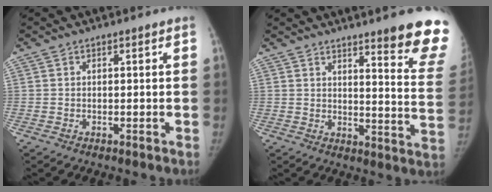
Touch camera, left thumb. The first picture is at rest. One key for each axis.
{"total": 15.7, "fx": 12.0, "fy": 1.2, "fz": 10.0, "tx": -0.092, "ty": -0.100, "tz": 0.144}